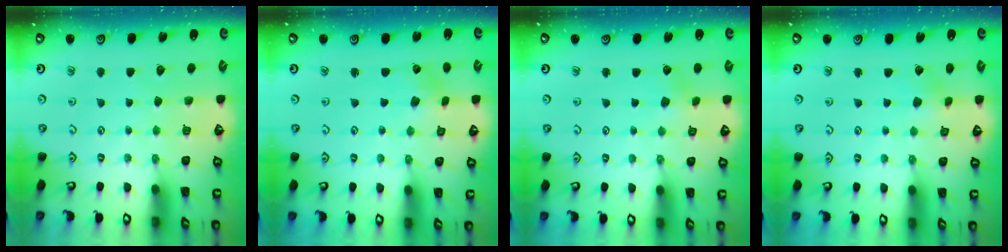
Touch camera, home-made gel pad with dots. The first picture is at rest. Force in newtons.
{"total": 2.9, "press": 2.9, "slide": 0.4}
{"total": 2.0, "press": 1.9, "slide": 0.3}
{"total": 2.5, "press": 2.5, "slide": 0.2}